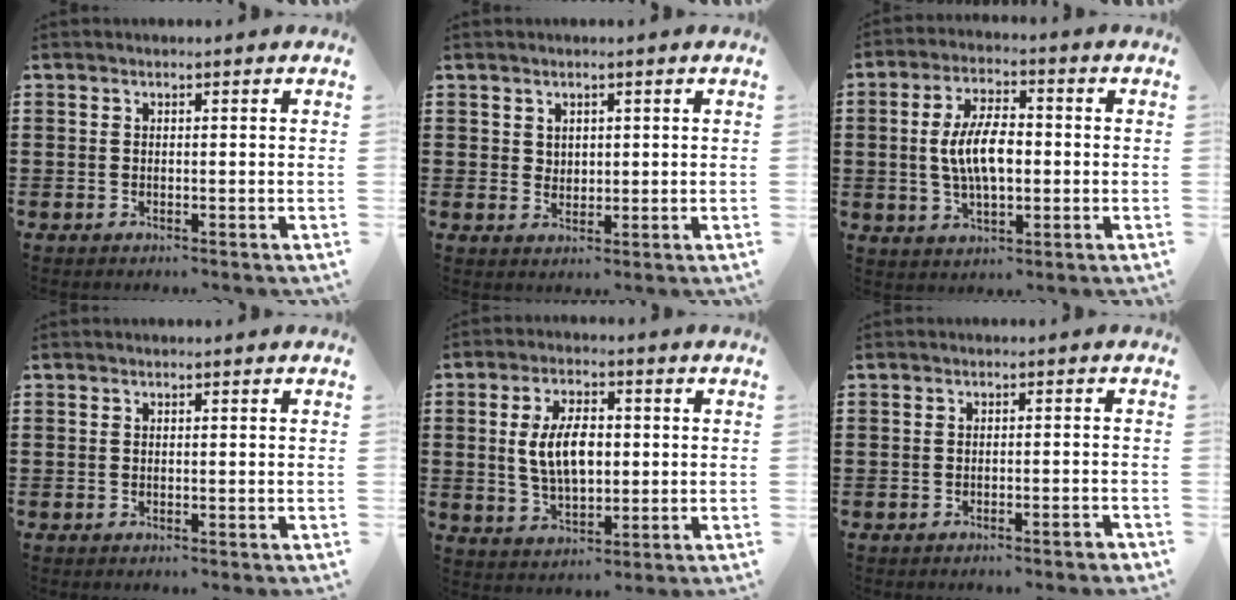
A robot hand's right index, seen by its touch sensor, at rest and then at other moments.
{"total": 1.9, "force": [1.3, 1.5, 0.2], "torque": [-0.009, 0.007, 0.024]}
{"total": 8.0, "force": [-0.2, 3.5, 7.2], "torque": [-0.154, 0.003, -0.010]}
{"total": 0.0}
{"total": 7.4, "force": [0.4, 3.9, 6.3], "torque": [-0.115, 0.003, 0.000]}
{"total": 1.3, "force": [-1.2, -0.1, 0.7], "torque": [-0.012, 0.000, -0.022]}